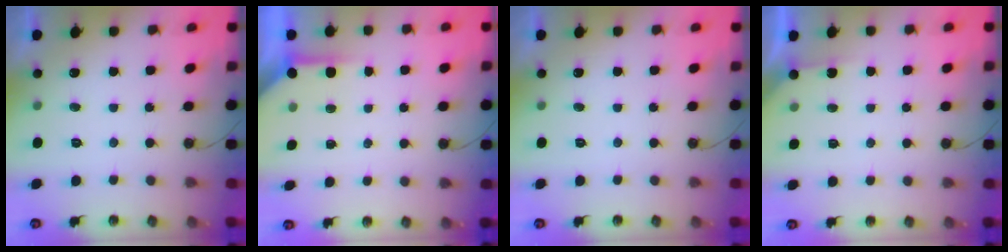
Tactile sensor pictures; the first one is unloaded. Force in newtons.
{"total": 3.6, "press": 3.5, "slide": 0.5}
{"total": 0.0}
{"total": 2.9, "press": 2.9, "slide": 0.3}